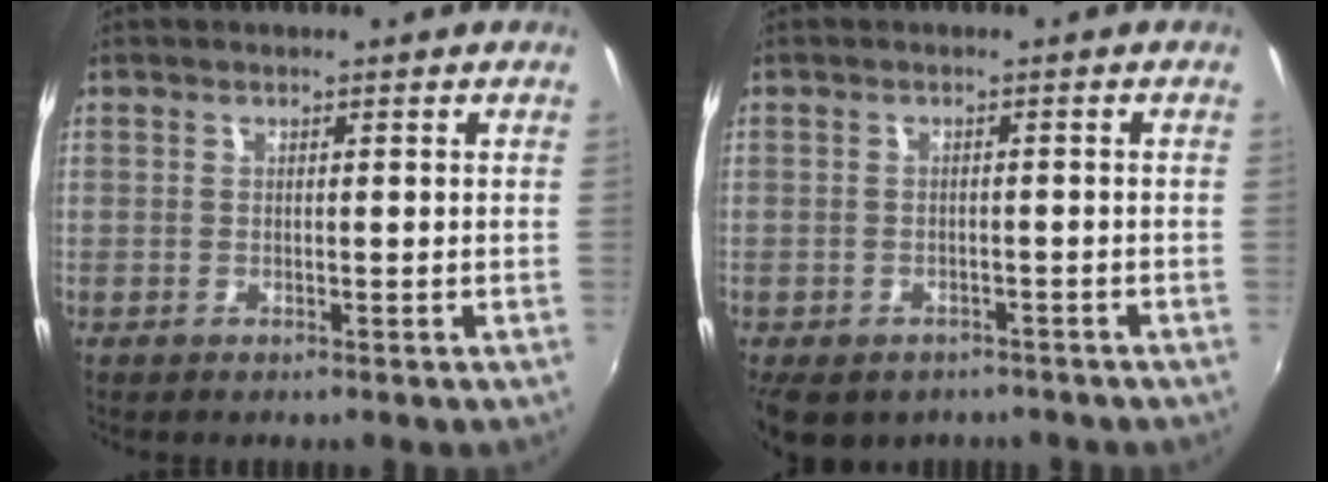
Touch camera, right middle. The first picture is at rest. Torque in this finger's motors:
{"motor_torque": [1.09, -1.05, 0.19, 0.09]}